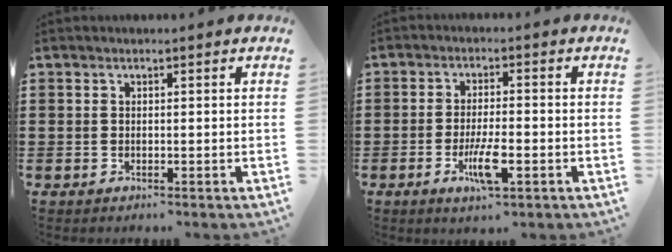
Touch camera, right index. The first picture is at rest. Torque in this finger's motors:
{"motor_torque": [0.33, 0.33, 0.27, 0.11]}